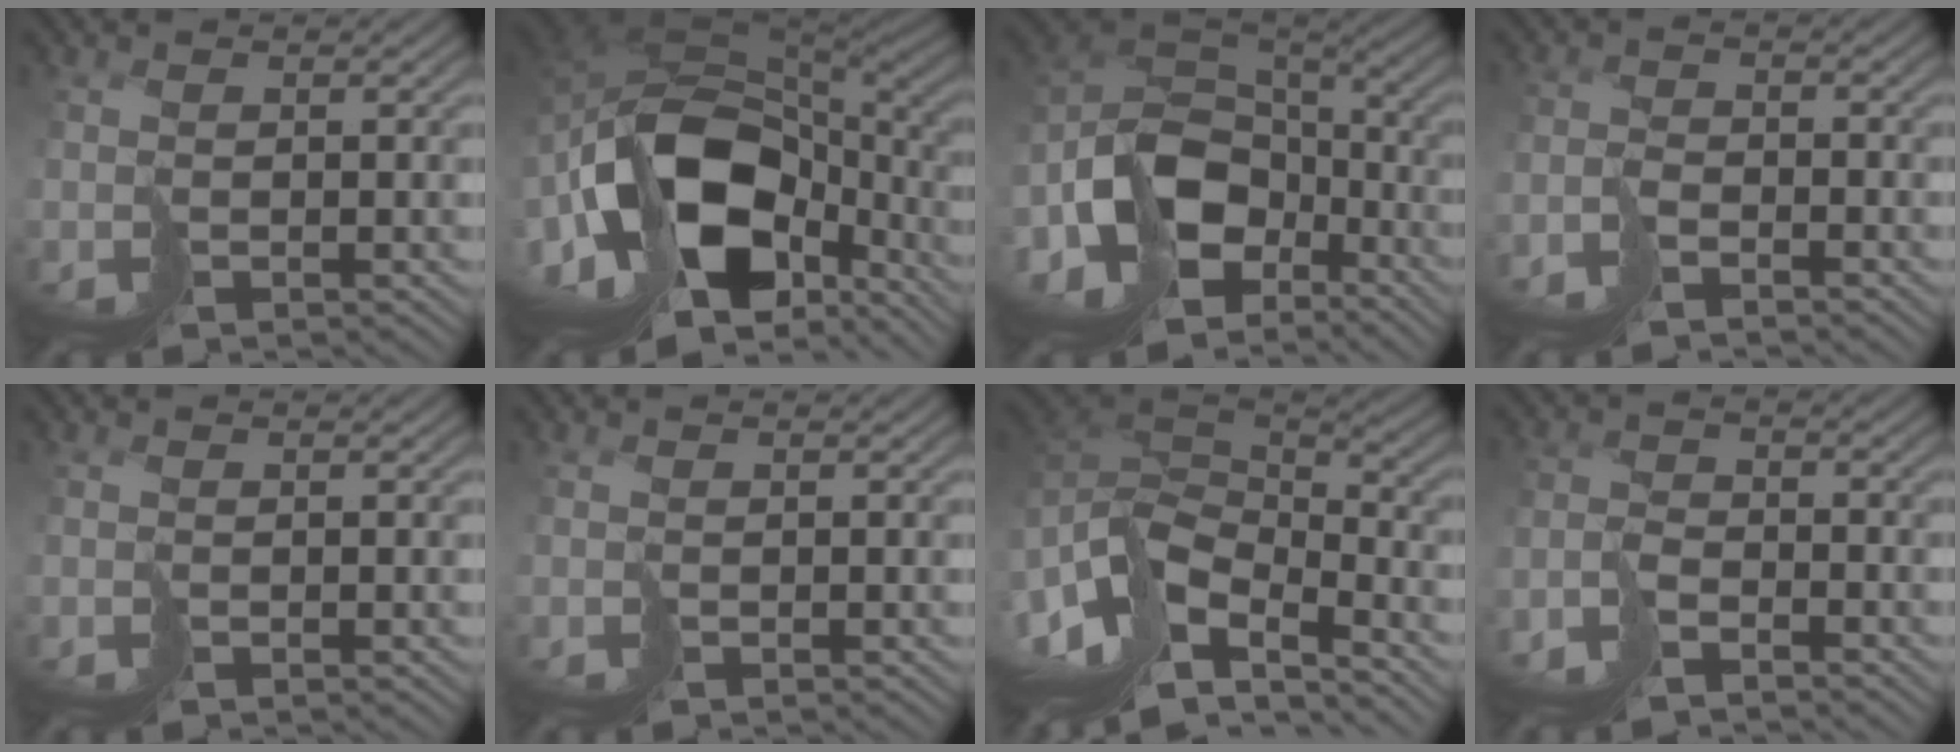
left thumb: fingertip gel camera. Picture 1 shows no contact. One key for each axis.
{"total": 18.8, "fx": -4.4, "fy": 9.9, "fz": 15.4, "tx": -0.337, "ty": -0.013, "tz": -0.065}
{"total": 15.8, "fx": -5.4, "fy": 10.1, "fz": 10.8, "tx": -0.254, "ty": -0.034, "tz": -0.093}
{"total": 2.9, "fx": -2.9, "fy": 0.1, "fz": 0.6, "tx": 0.003, "ty": 0.009, "tz": -0.063}
{"total": 0.0}
{"total": 0.0}
{"total": 14.7, "fx": -6.0, "fy": 6.7, "fz": 11.6, "tx": -0.277, "ty": 0.001, "tz": -0.092}
{"total": 3.8, "fx": -3.6, "fy": 0.3, "fz": 1.0, "tx": -0.008, "ty": 0.009, "tz": -0.079}